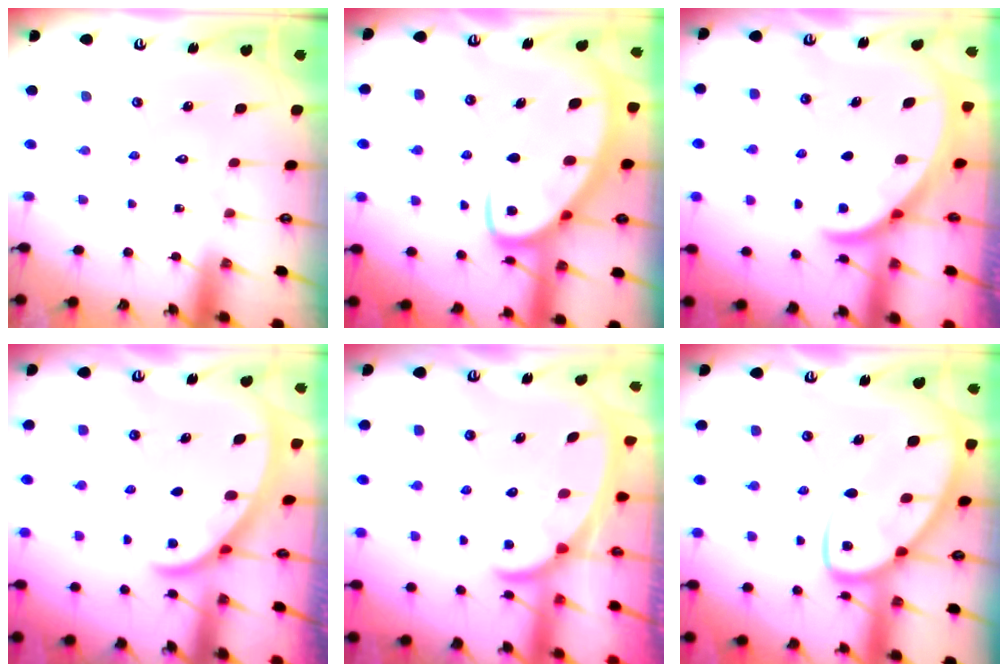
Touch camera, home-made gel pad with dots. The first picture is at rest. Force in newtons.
{"total": 11.0, "press": 10.9, "slide": 1.1}
{"total": 2.4, "press": 2.3, "slide": 0.3}
{"total": 1.9, "press": 1.9, "slide": 0.1}
{"total": 2.0, "press": 2.0, "slide": 0.1}
{"total": 13.2, "press": 13.1, "slide": 1.2}